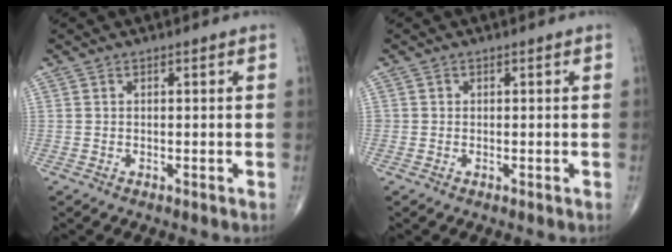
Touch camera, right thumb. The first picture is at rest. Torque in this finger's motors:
{"motor_torque": [0.14, 0.04, 0.16, 0.11, -0.01]}